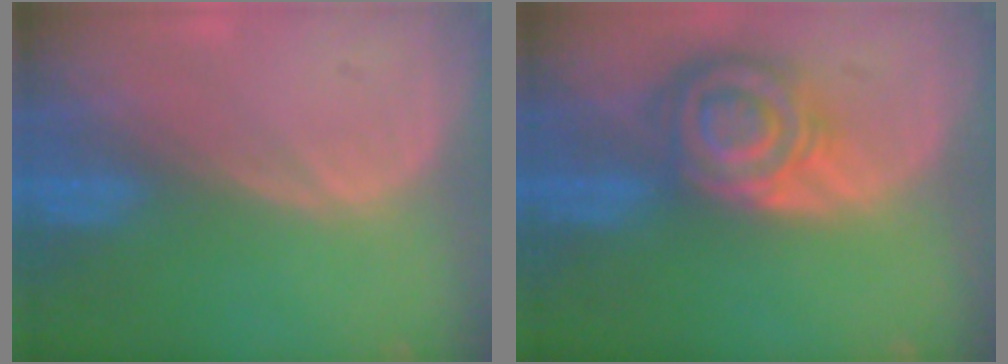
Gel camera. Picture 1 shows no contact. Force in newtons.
{"total": 8.4, "press": 7.2, "slide": 4.2}